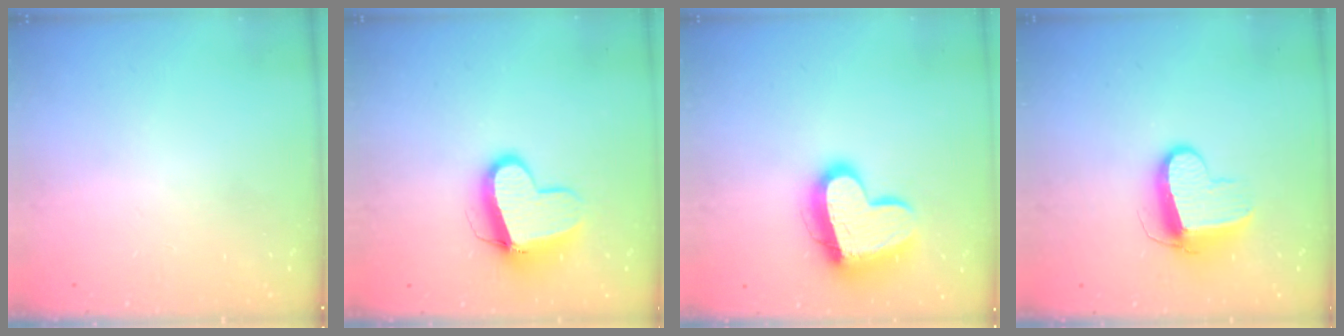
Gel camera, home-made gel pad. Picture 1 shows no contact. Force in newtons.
{"total": 11.6, "press": 11.6, "slide": 1.2}
{"total": 16.7, "press": 16.6, "slide": 1.4}
{"total": 10.3, "press": 10.3, "slide": 0.5}